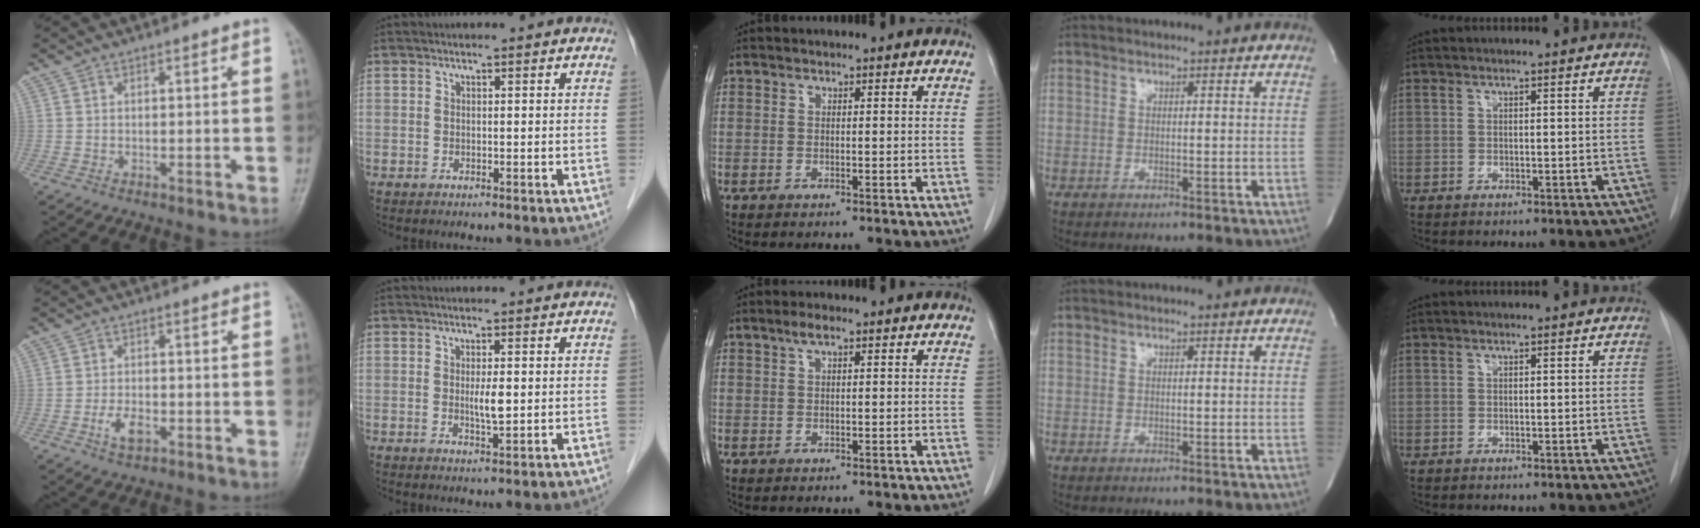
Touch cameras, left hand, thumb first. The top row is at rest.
{"thumb": {"total": 3.8, "force": [-1.7, 2.0, 2.7], "torque": [-0.052, 0.006, -0.029]}, "index": {"total": 2.5, "force": [0.4, 0.3, 2.4], "torque": [-0.046, -0.004, 0.008]}, "middle": {"total": 1.5, "force": [0.9, 0.4, 1.2], "torque": [-0.025, 0.008, 0.015]}}